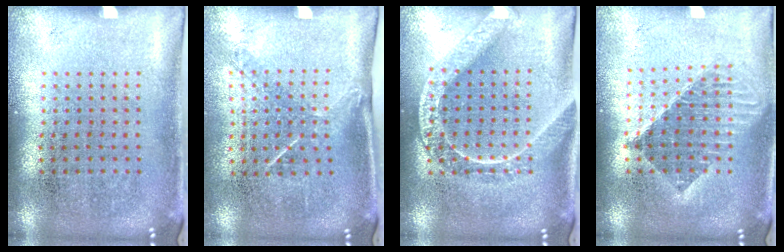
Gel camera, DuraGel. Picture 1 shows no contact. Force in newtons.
{"total": 1.4, "press": 1.0, "slide": 1.1}
{"total": 1.8, "press": 1.7, "slide": 0.6}
{"total": 1.5, "press": 1.3, "slide": 0.8}